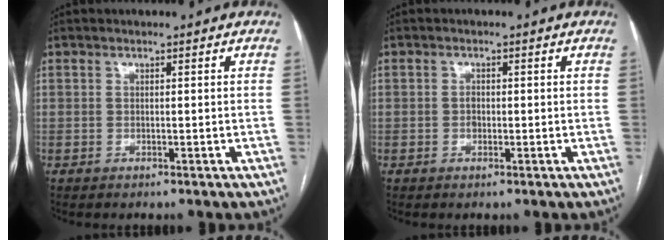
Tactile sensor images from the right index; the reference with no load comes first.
{"total": 1.1, "force": [-0.2, 0.8, 0.7], "torque": [-0.012, 0.003, -0.004]}